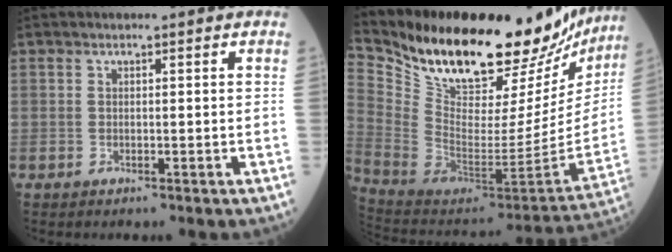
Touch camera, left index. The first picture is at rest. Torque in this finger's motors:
{"motor_torque": [0.59, -0.74, 0.32, 0.11]}